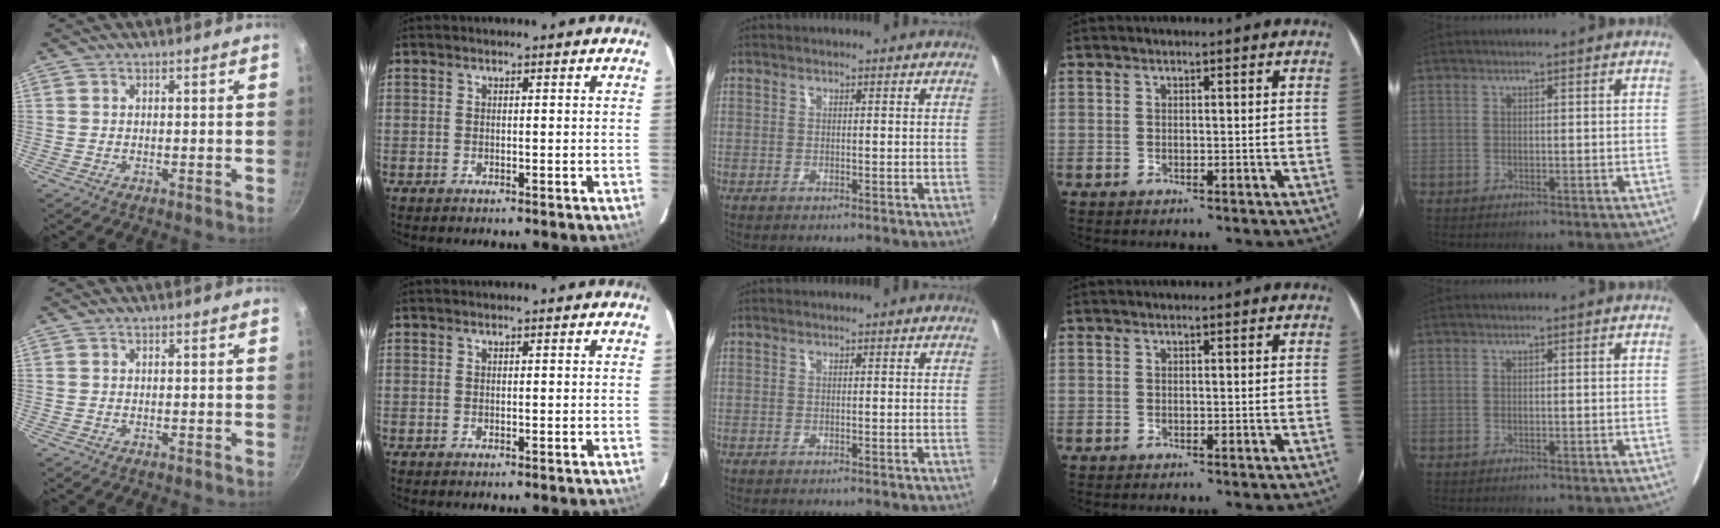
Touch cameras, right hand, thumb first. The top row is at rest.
{}